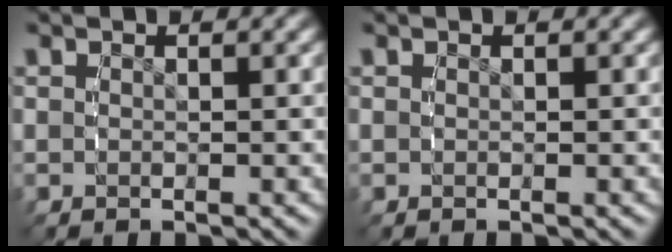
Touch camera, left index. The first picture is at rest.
{"total": 0.0}